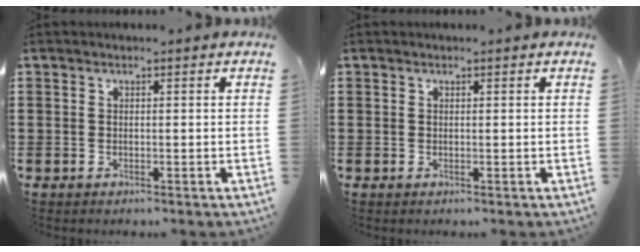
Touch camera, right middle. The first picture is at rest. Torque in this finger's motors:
{"motor_torque": [0.00, 0.00, 0.06, -0.01]}